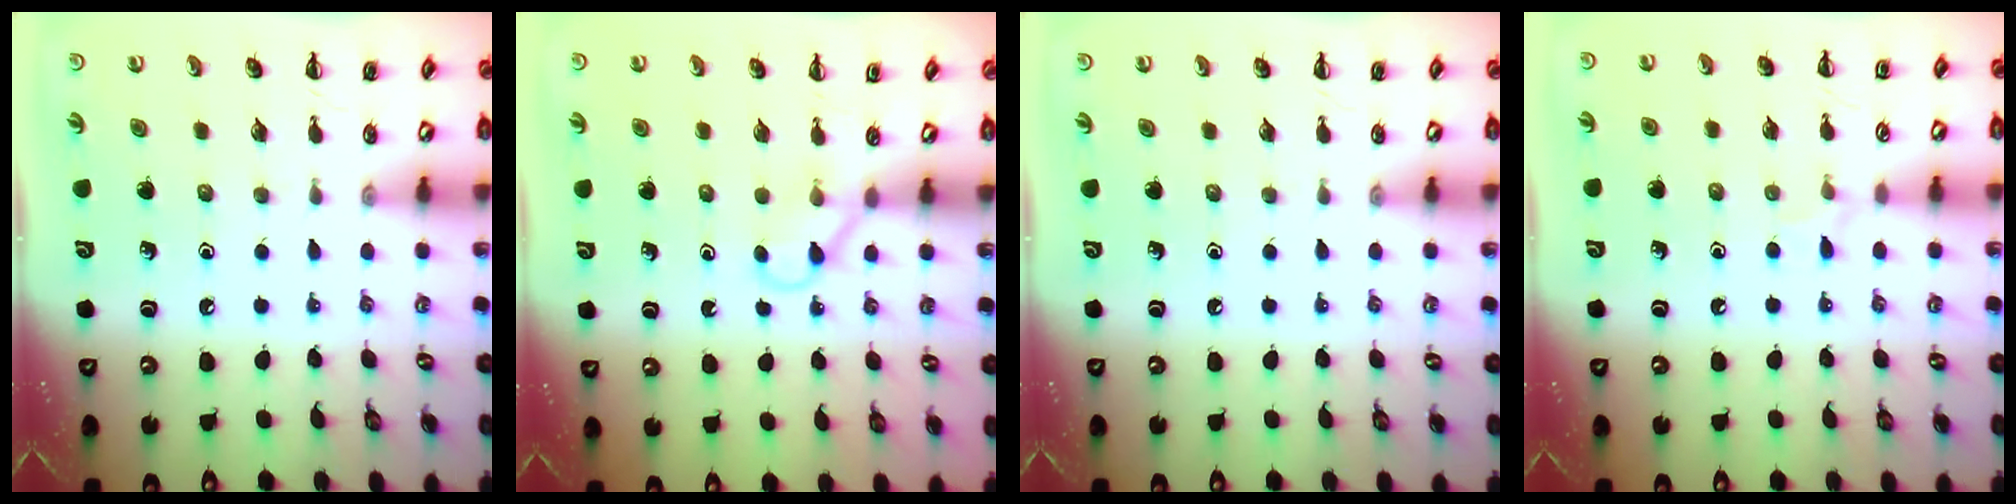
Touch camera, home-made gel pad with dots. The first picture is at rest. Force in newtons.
{"total": 2.9, "press": 2.8, "slide": 0.9}
{"total": 0.0}
{"total": 4.9, "press": 4.6, "slide": 1.8}